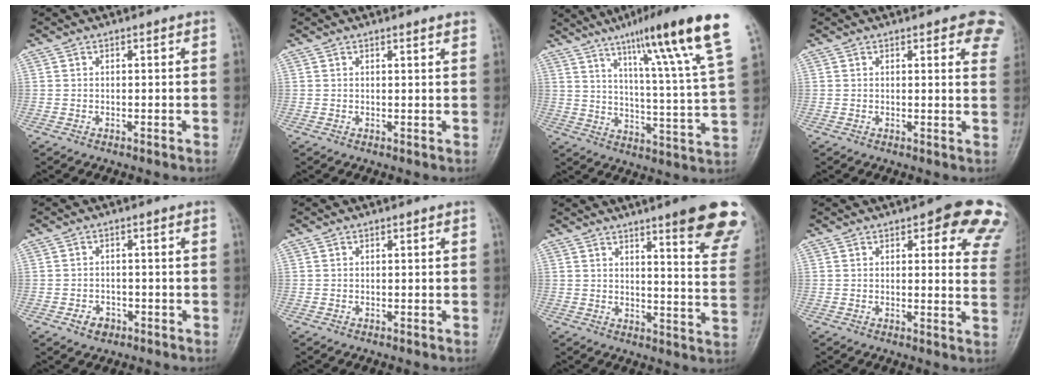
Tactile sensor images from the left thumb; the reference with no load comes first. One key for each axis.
{"total": 2.1, "fx": 1.8, "fy": 0.0, "fz": 1.2, "tx": -0.010, "ty": -0.003, "tz": 0.019}
{"total": 20.7, "fx": 12.5, "fy": 0.9, "fz": 16.5, "tx": -0.226, "ty": -0.045, "tz": 0.178}
{"total": 7.2, "fx": 4.7, "fy": 2.6, "fz": 4.8, "tx": -0.024, "ty": -0.014, "tz": 0.038}
{"total": 2.8, "fx": -1.4, "fy": 2.1, "fz": 1.1, "tx": -0.011, "ty": 0.011, "tz": -0.019}
{"total": 0.0}
{"total": 17.6, "fx": 11.3, "fy": 2.8, "fz": 13.2, "tx": -0.135, "ty": -0.055, "tz": 0.132}
{"total": 13.7, "fx": 8.1, "fy": 5.1, "fz": 9.7, "tx": -0.063, "ty": -0.029, "tz": 0.072}